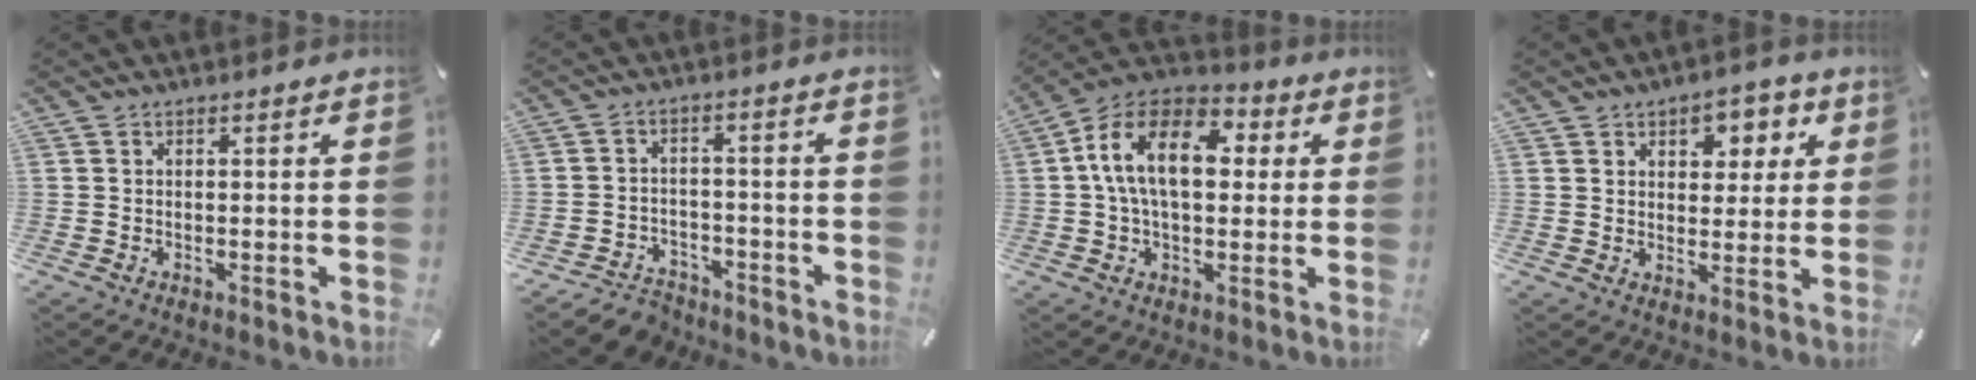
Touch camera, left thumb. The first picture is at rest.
{"total": 5.2, "force": [-4.1, 3.0, 1.2], "torque": [-0.027, 0.019, -0.081]}
{"total": 15.4, "force": [2.4, 9.6, 11.8], "torque": [-0.239, 0.006, 0.038]}
{"total": 6.3, "force": [2.8, 4.9, 2.6], "torque": [-0.012, -0.013, 0.039]}